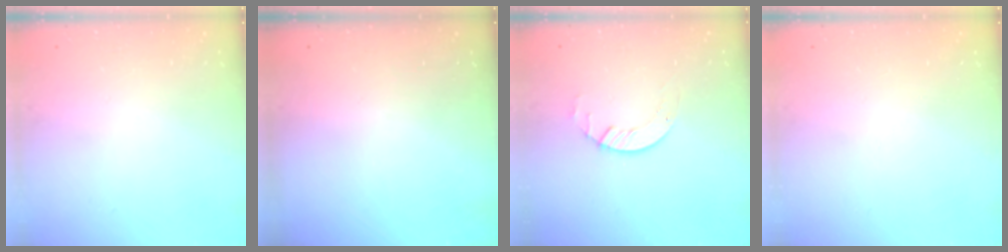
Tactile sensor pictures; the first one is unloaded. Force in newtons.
{"total": 0.0}
{"total": 2.6, "press": 2.6, "slide": 0.3}
{"total": 0.0}